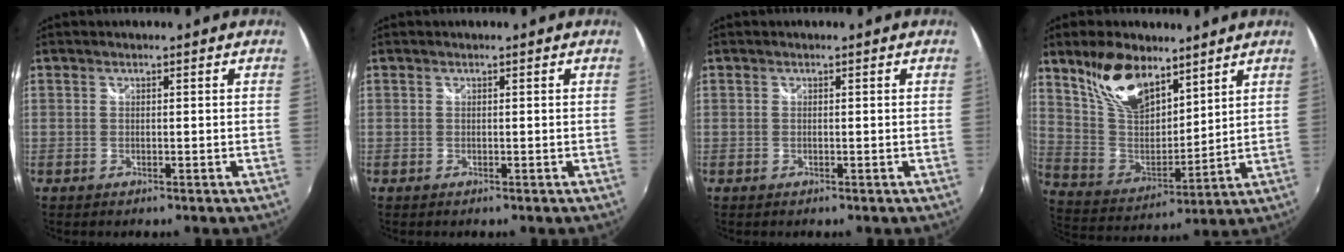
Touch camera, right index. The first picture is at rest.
{"total": 0.0}
{"total": 0.0}
{"total": 15.5, "force": [10.2, 7.6, 8.8], "torque": [-0.177, 0.013, 0.206]}